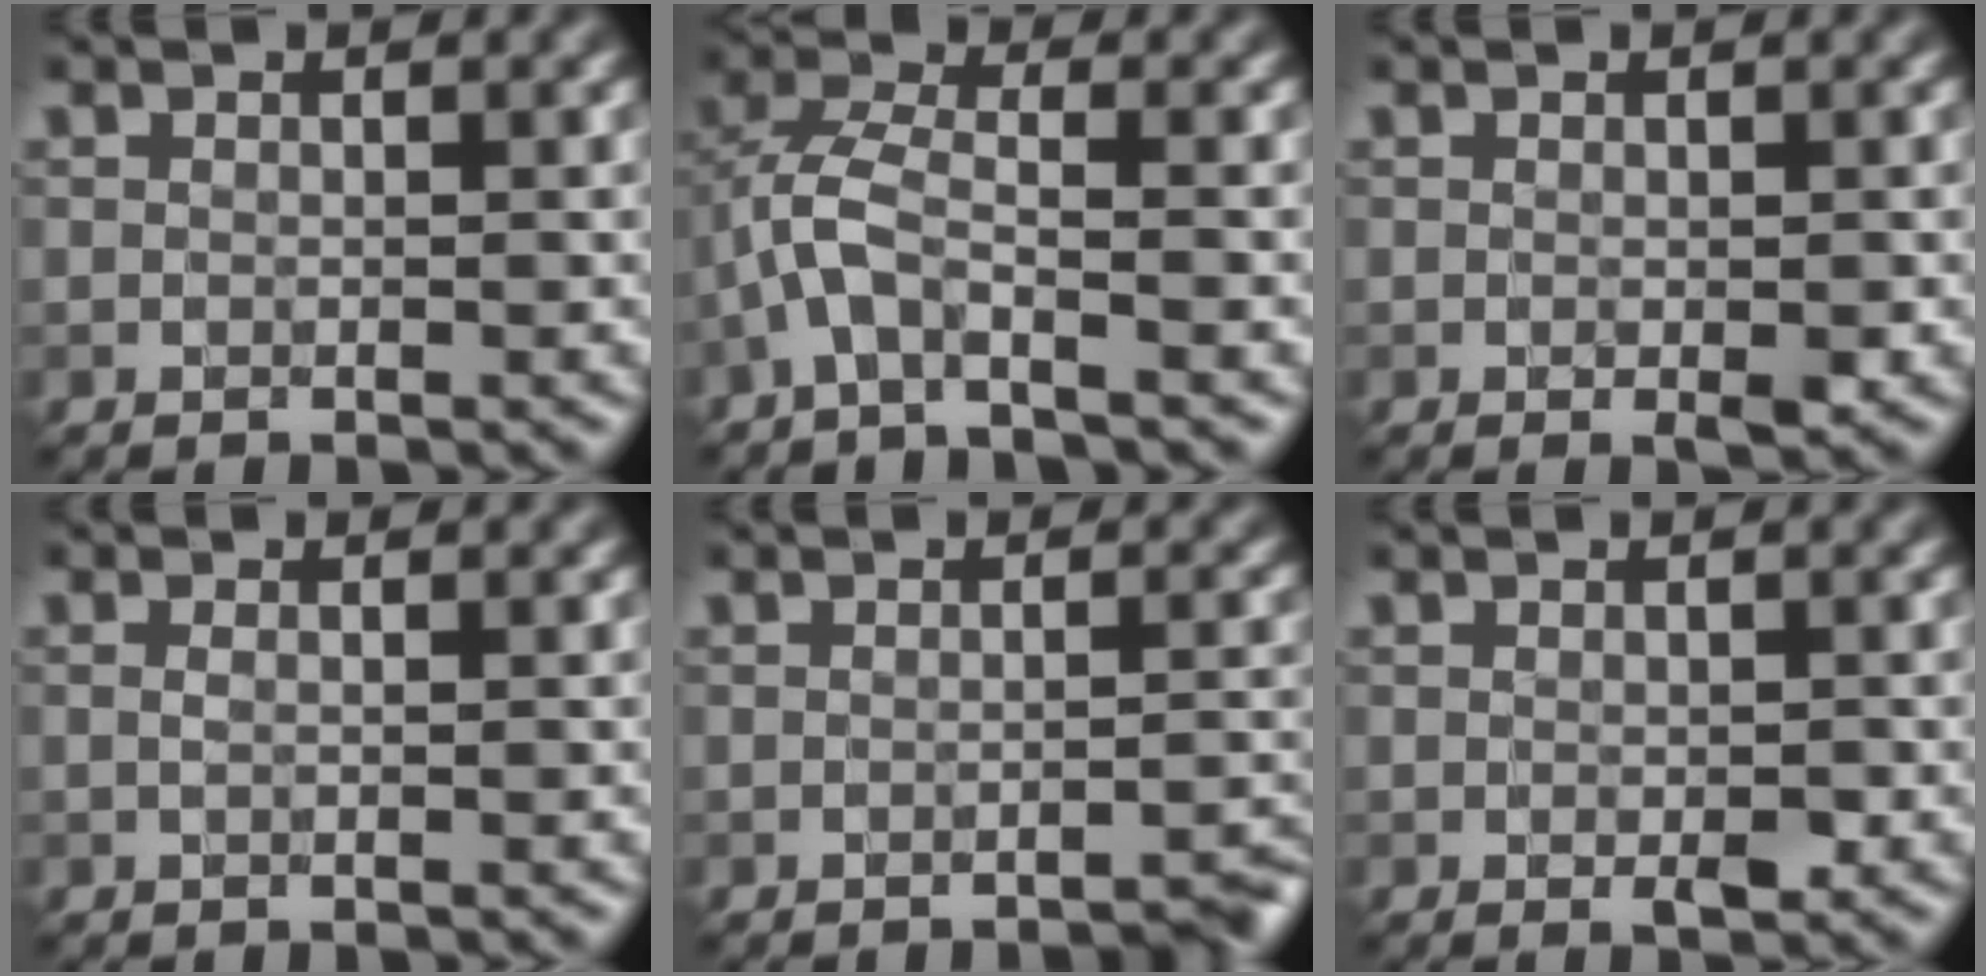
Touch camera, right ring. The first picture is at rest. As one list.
[{"total": 3.7, "force": [-1.8, 1.1, 3.1], "torque": [-0.072, 0.013, -0.047]}, {"total": 1.0, "force": [-0.2, 0.2, 1.0], "torque": [-0.017, -0.002, -0.003]}, {"total": 0.8, "force": [0.2, 0.3, 0.7], "torque": [-0.010, -0.002, -0.005]}, {"total": 2.9, "force": [-2.4, 0.5, 1.7], "torque": [-0.007, 0.013, -0.033]}, {"total": 1.2, "force": [-0.3, 0.5, 1.0], "torque": [-0.019, 0.000, -0.004]}]